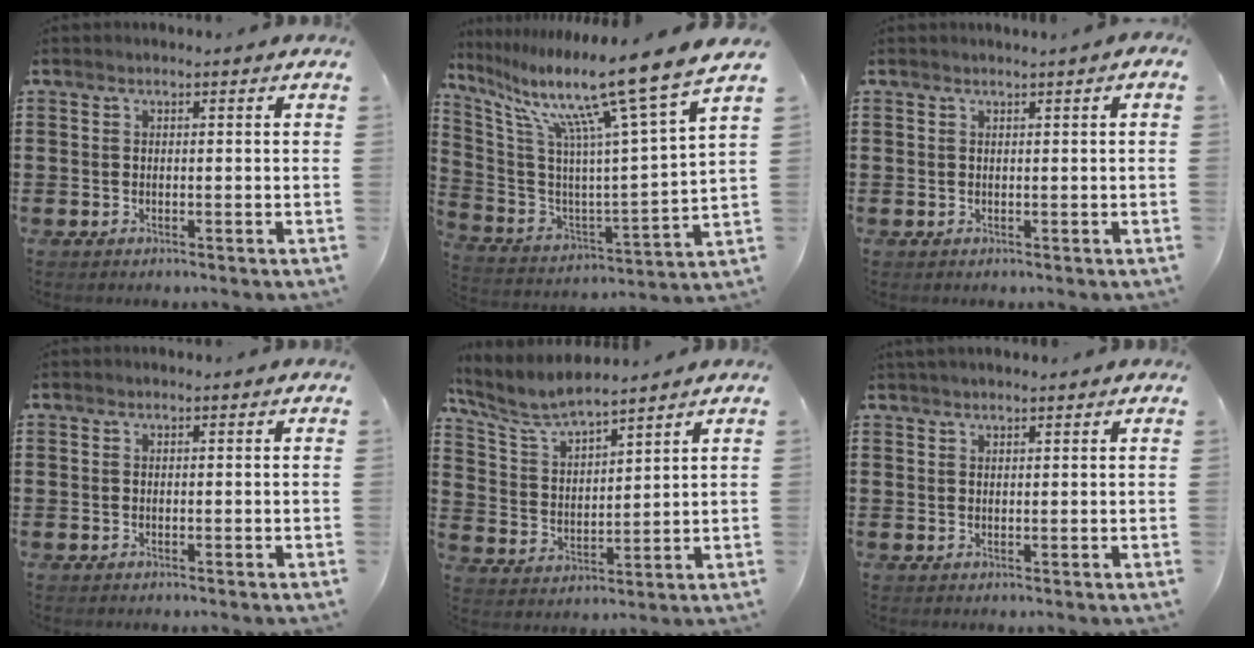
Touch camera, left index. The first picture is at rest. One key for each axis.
{"total": 14.5, "fx": 10.6, "fy": -0.1, "fz": 9.9, "tx": -0.198, "ty": -0.074, "tz": 0.158}
{"total": 0.0}
{"total": 0.0}
{"total": 6.9, "fx": 6.3, "fy": 0.9, "fz": 2.8, "tx": -0.081, "ty": -0.027, "tz": 0.110}
{"total": 1.4, "fx": 1.3, "fy": 0.1, "fz": 0.6, "tx": -0.013, "ty": 0.000, "tz": 0.025}